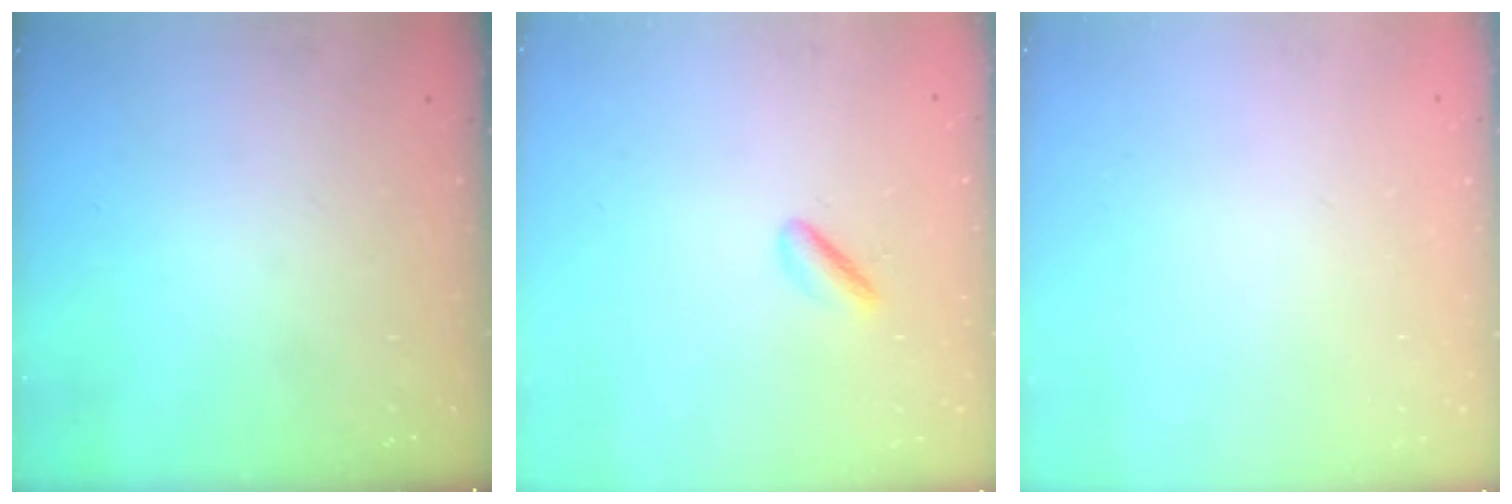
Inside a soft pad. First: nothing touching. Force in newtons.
{"total": 2.1, "press": 1.9, "slide": 0.9}
{"total": 2.1, "press": 2.1, "slide": 0.1}